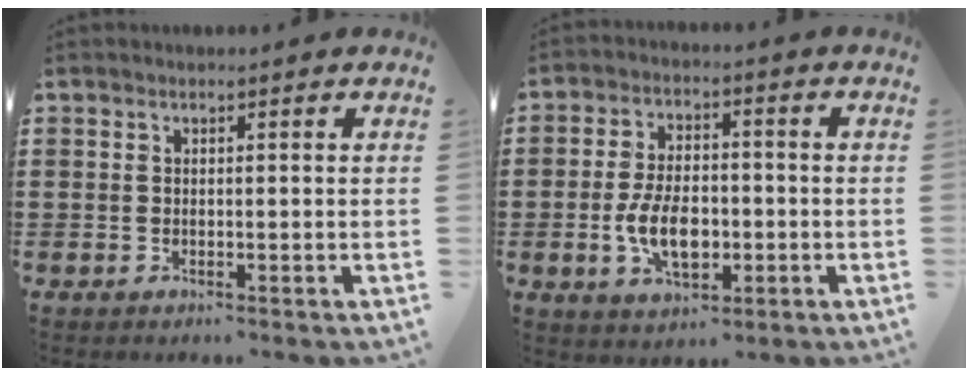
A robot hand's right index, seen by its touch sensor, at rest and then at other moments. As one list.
[{"total": 7.8, "force": [-1.7, 4.3, 6.3], "torque": [-0.113, -0.002, -0.034]}]